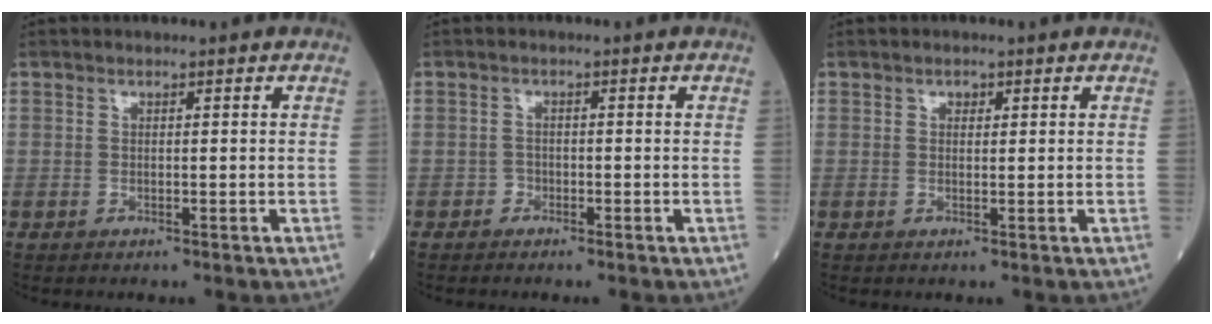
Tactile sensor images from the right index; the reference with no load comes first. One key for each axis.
{"total": 1.1, "fx": -0.8, "fy": 0.7, "fz": -0.1, "tx": 0.009, "ty": 0.007, "tz": -0.020}
{"total": 0.9, "fx": 0.4, "fy": 0.7, "fz": 0.5, "tx": -0.005, "ty": -0.001, "tz": 0.006}